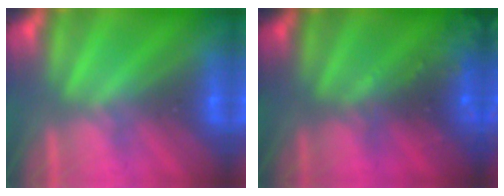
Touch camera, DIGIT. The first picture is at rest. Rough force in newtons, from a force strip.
{"total": 9.3}